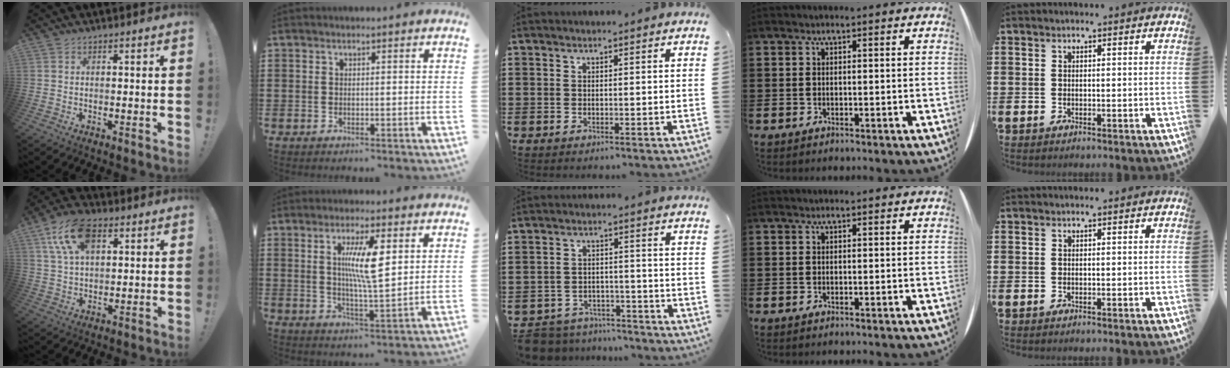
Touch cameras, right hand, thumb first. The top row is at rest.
{"thumb": {"total": 13.9, "force": [6.0, 7.9, 9.8], "torque": [-0.181, -0.010, 0.110]}, "index": {"total": 8.2, "force": [2.3, 1.6, 7.7], "torque": [-0.146, 0.000, 0.035]}, "middle": {"total": 5.3, "force": [-5.2, 0.9, 0.0], "torque": [-0.016, 0.007, -0.110]}}